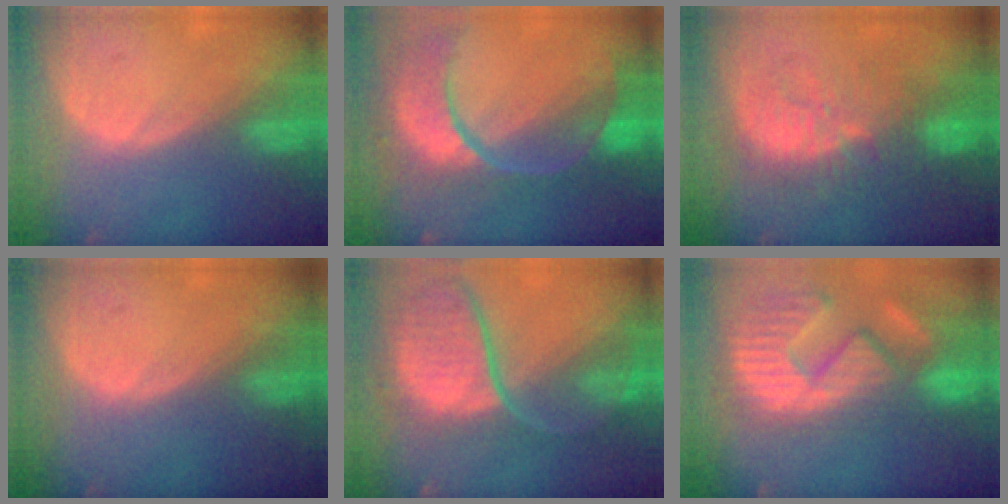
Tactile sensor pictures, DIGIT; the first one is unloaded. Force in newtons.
{"total": 12.3, "press": 9.9, "slide": 7.3}
{"total": 9.5, "press": 9.1, "slide": 2.6}
{"total": 0.0}
{"total": 12.0, "press": 9.9, "slide": 6.9}
{"total": 14.2, "press": 12.1, "slide": 7.5}